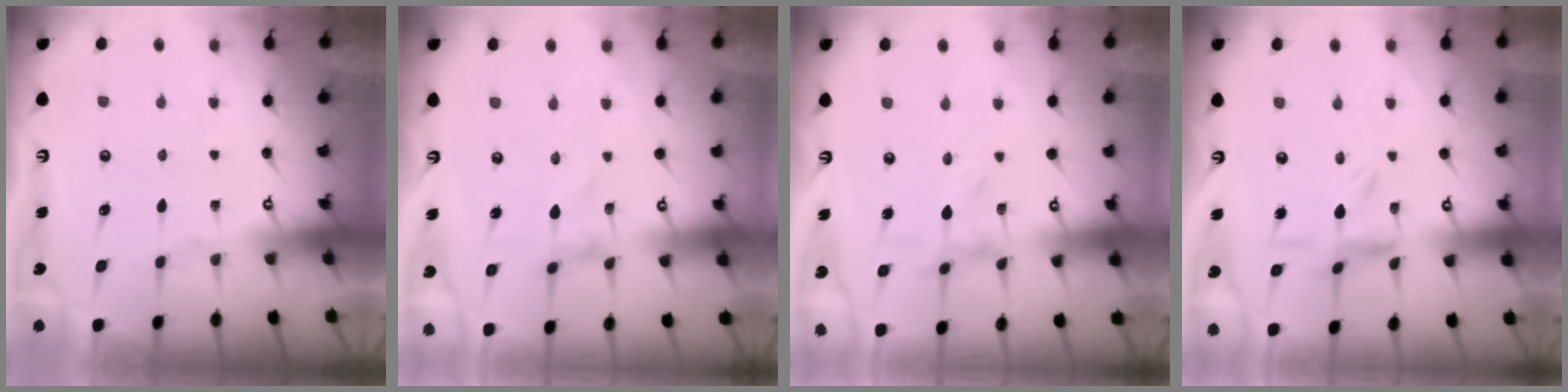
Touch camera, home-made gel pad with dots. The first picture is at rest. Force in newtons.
{"total": 0.8, "press": 0.8, "slide": 0.1}
{"total": 0.0}
{"total": 3.7, "press": 3.7, "slide": 0.2}